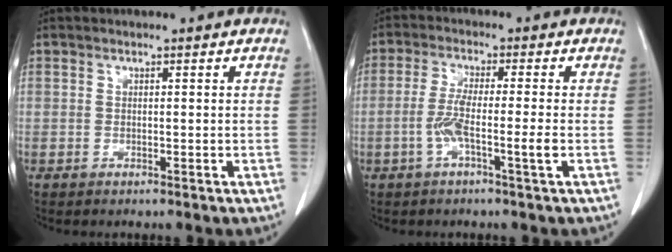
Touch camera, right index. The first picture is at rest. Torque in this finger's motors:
{"motor_torque": [0.91, -0.28, 0.45, 0.13]}